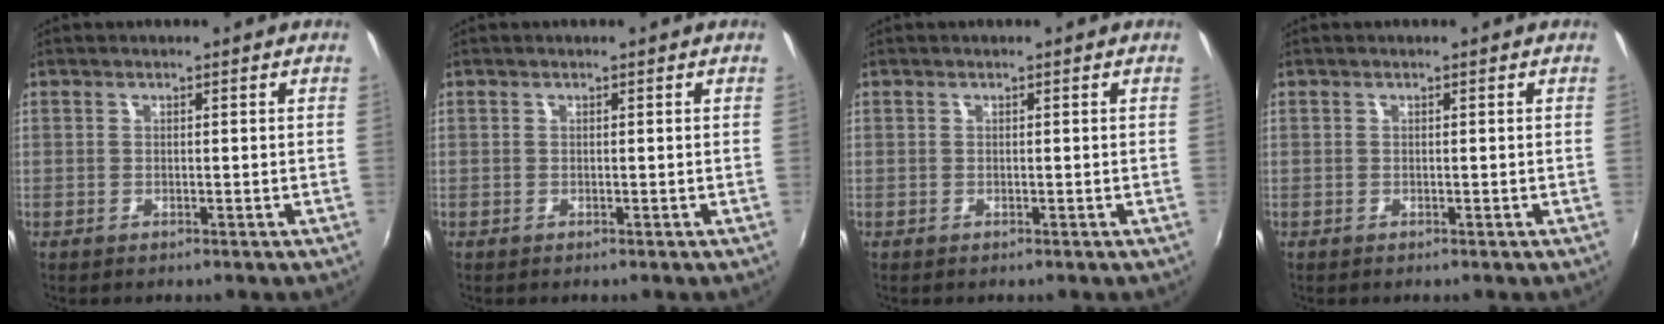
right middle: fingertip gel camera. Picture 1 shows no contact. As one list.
[{"total": 0.0}, {"total": 0.0}, {"total": 0.0}]